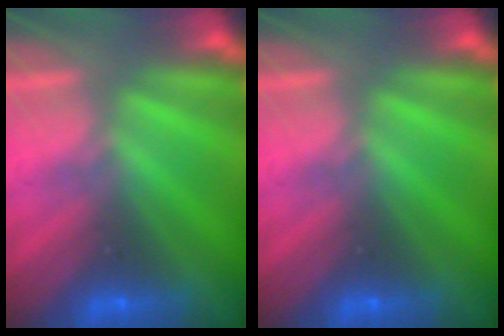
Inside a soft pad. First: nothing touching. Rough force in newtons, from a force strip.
{"total": 0.0}